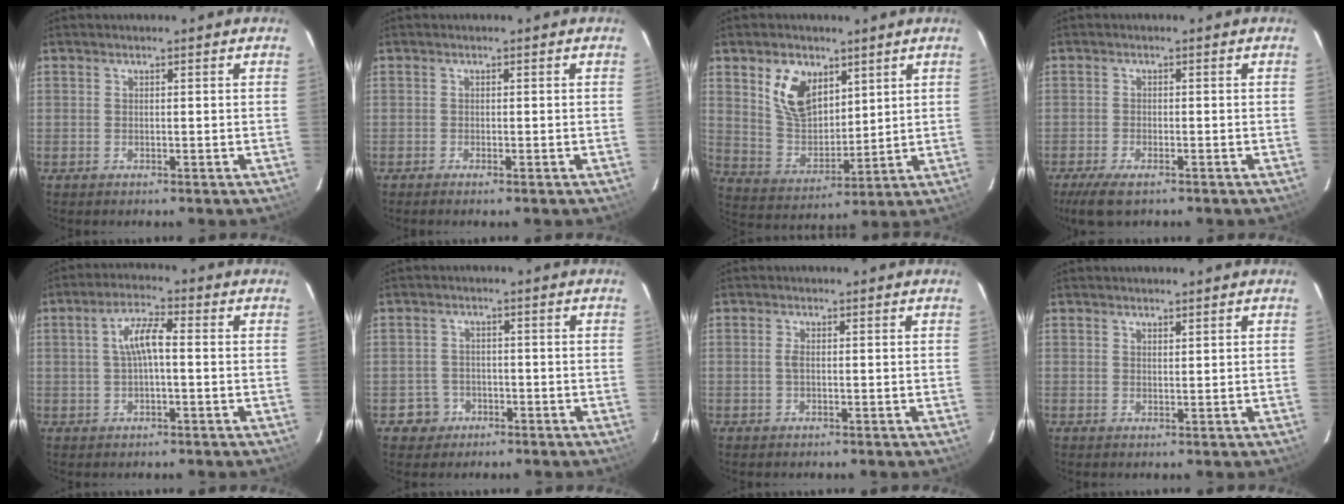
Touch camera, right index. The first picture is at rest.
{"total": 0.7, "force": [-0.6, 0.0, 0.4], "torque": [-0.009, -0.002, -0.012]}
{"total": 11.0, "force": [5.5, 6.8, 6.7], "torque": [-0.128, 0.012, 0.117]}
{"total": 5.4, "force": [-3.9, 1.8, 3.3], "torque": [-0.083, -0.020, -0.072]}
{"total": 5.5, "force": [0.1, 1.6, 5.2], "torque": [-0.101, 0.013, 0.004]}
{"total": 4.1, "force": [-1.8, 3.7, -0.1], "torque": [-0.007, 0.020, -0.028]}
{"total": 1.2, "force": [-0.1, 0.4, 1.1], "torque": [-0.024, 0.001, -0.003]}
{"total": 1.0, "force": [0.9, 0.2, 0.2], "torque": [-0.006, -0.002, 0.017]}